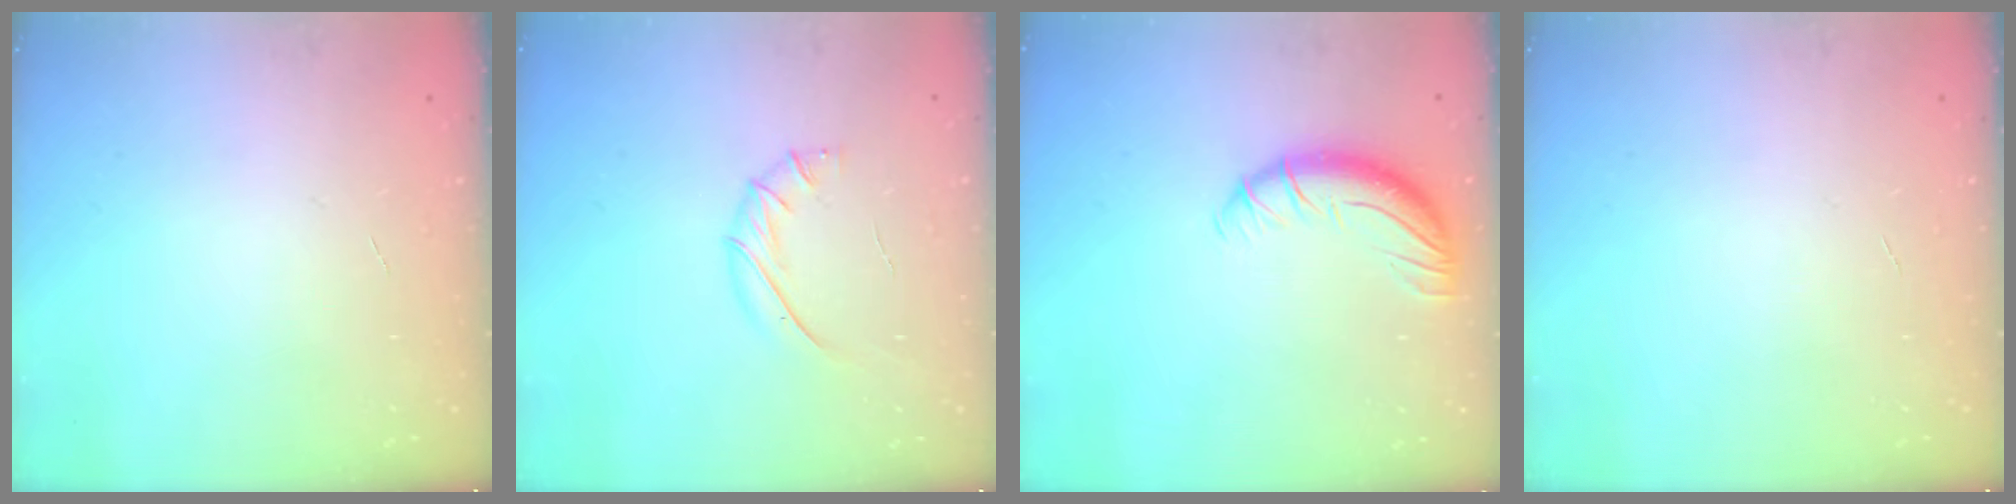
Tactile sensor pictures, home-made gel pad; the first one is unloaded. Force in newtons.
{"total": 7.1, "press": 6.9, "slide": 1.5}
{"total": 9.9, "press": 9.6, "slide": 2.5}
{"total": 0.0}